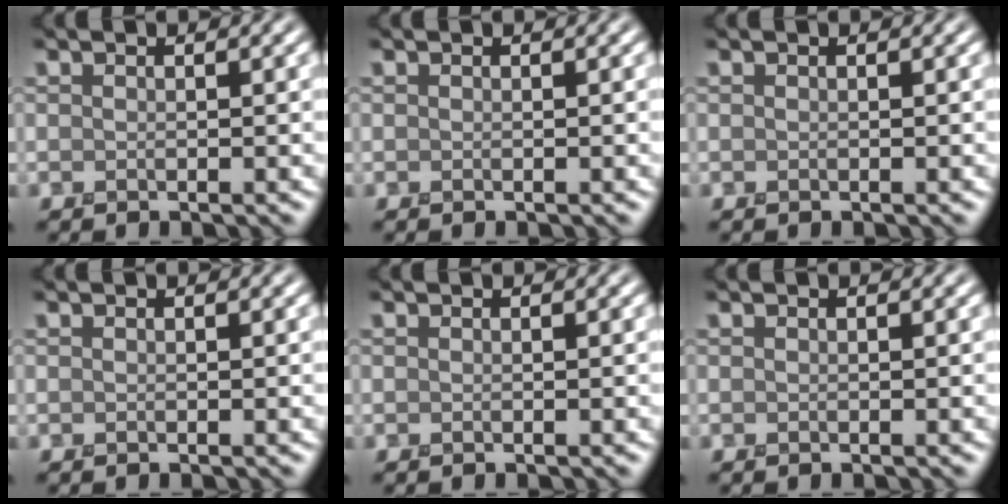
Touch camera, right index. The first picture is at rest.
{"total": 0.0}
{"total": 0.0}
{"total": 0.0}
{"total": 0.0}
{"total": 0.0}